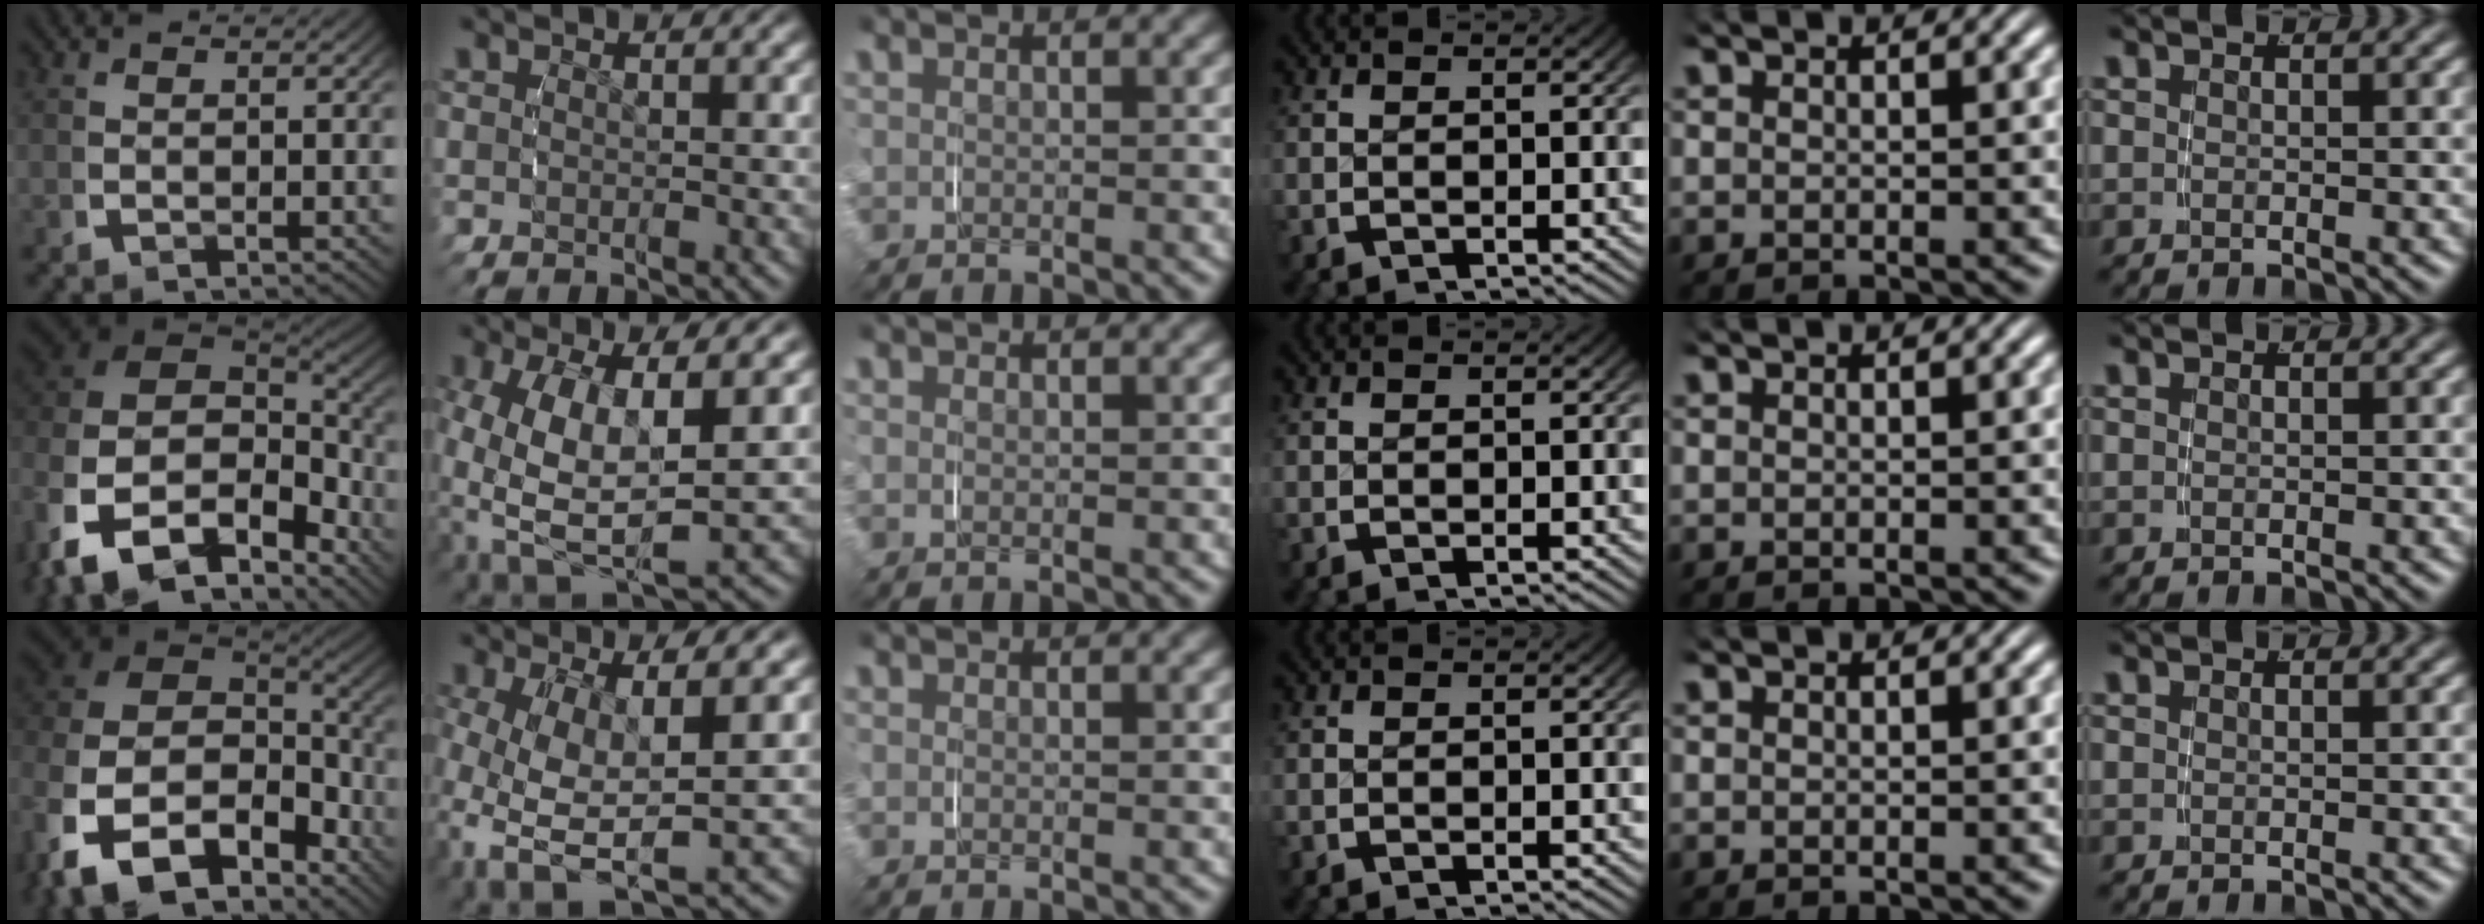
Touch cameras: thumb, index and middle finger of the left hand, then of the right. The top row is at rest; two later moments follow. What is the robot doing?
{"motion": "grasp_and_lifting", "object": "jacket"}